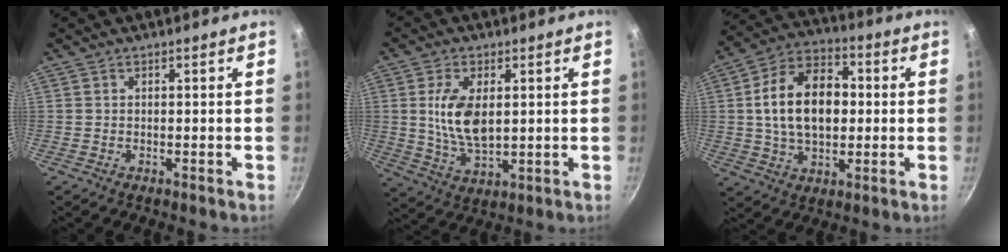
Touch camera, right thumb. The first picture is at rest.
{"total": 10.5, "force": [1.6, 5.5, 8.8], "torque": [-0.163, -0.013, 0.036]}
{"total": 16.6, "force": [1.1, 10.7, 12.6], "torque": [-0.183, 0.022, 0.009]}